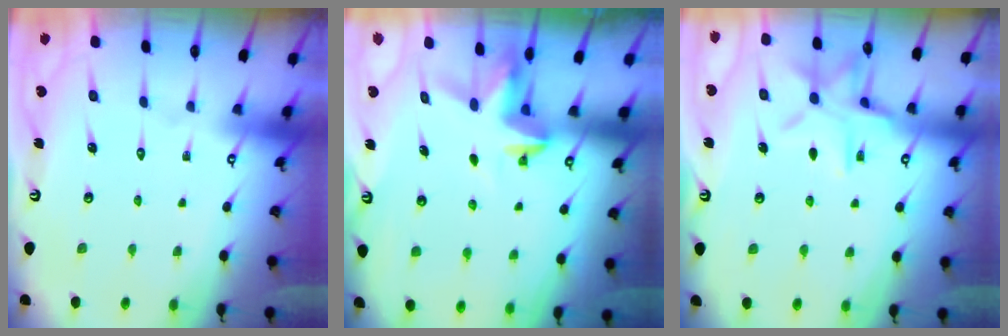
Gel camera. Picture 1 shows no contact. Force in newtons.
{"total": 3.7, "press": 3.7, "slide": 0.3}
{"total": 12.5, "press": 12.4, "slide": 0.9}